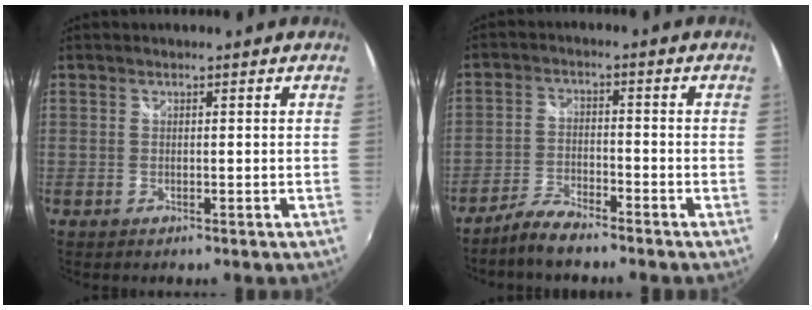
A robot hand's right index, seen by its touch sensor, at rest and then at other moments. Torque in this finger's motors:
{"motor_torque": [-0.04, -0.06, 0.14, 0.02]}